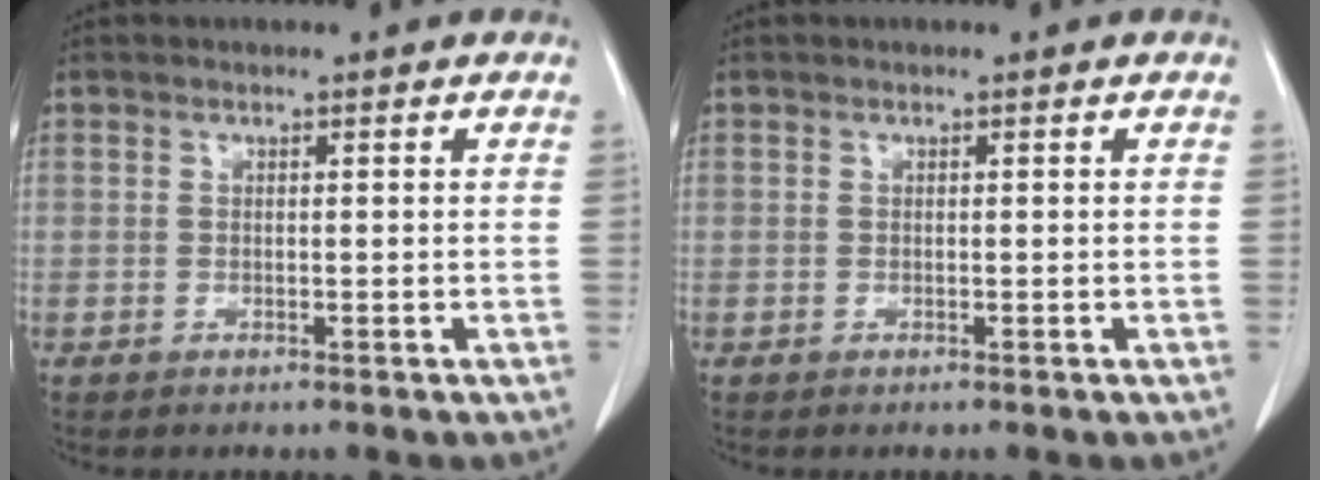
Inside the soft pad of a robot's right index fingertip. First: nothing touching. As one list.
[{"total": 0.0}]